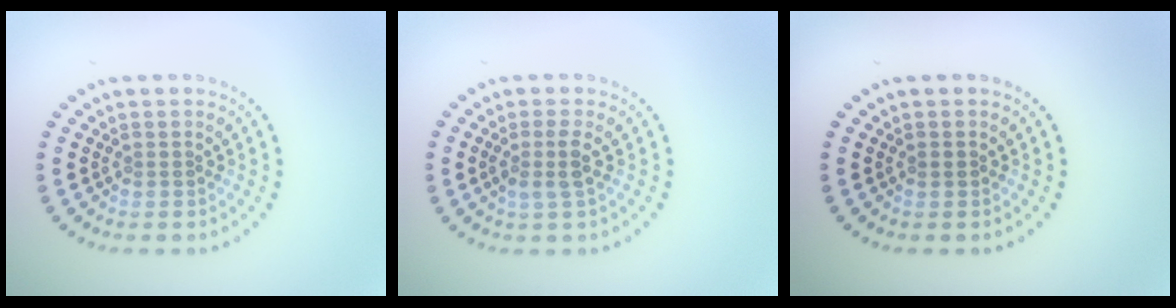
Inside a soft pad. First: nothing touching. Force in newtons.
{"total": 2.0, "press": 1.6, "slide": 1.1}
{"total": 0.7, "press": 0.7, "slide": 0.1}